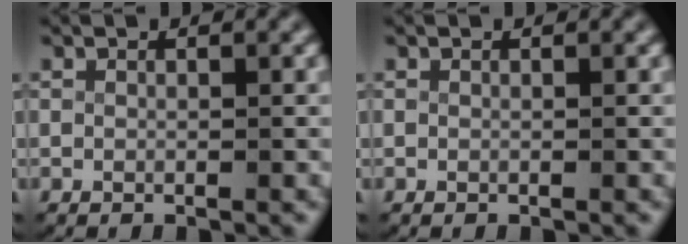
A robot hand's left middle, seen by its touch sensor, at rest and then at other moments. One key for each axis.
{"total": 0.0}